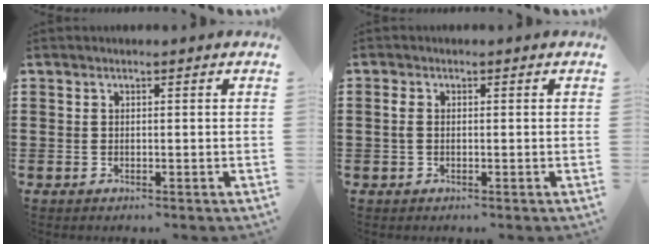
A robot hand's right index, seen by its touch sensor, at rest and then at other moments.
{"total": 1.6, "force": [-0.1, 0.9, 1.3], "torque": [-0.036, 0.001, -0.005]}